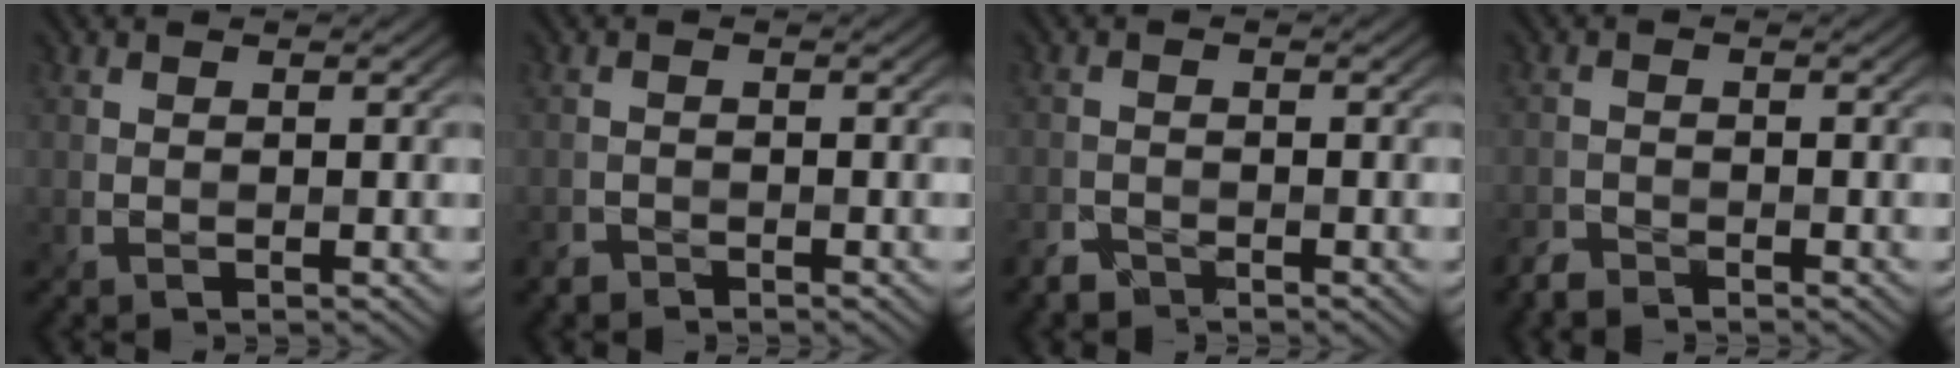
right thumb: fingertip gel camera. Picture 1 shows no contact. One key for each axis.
{"total": 1.6, "fx": -1.5, "fy": 0.5, "fz": -0.2, "tx": 0.002, "ty": -0.004, "tz": -0.031}
{"total": 2.0, "fx": -1.9, "fy": 0.4, "fz": 0.0, "tx": -0.002, "ty": -0.005, "tz": -0.042}
{"total": 2.3, "fx": -2.2, "fy": 0.3, "fz": 0.0, "tx": -0.001, "ty": -0.006, "tz": -0.050}